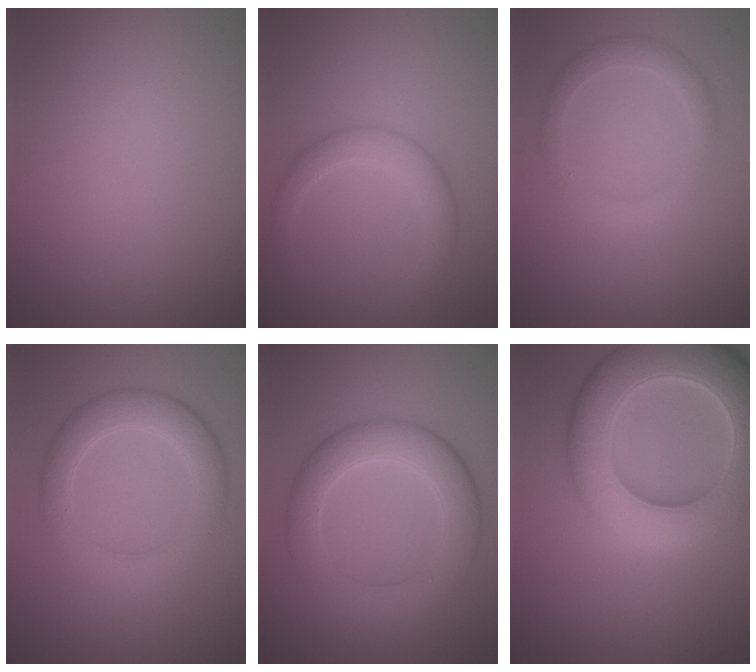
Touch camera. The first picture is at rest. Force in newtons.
{"total": 3.1, "press": 3.1, "slide": 0.3}
{"total": 2.3, "press": 2.3, "slide": 0.1}
{"total": 4.4, "press": 4.4, "slide": 0.1}
{"total": 5.7, "press": 5.7, "slide": 0.1}
{"total": 10.5, "press": 10.5, "slide": 0.3}